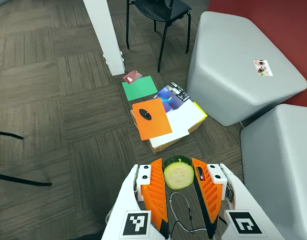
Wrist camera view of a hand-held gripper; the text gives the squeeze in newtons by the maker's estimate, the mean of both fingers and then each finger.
{"total": 9.0, "left": 9.0, "right": 8.9}